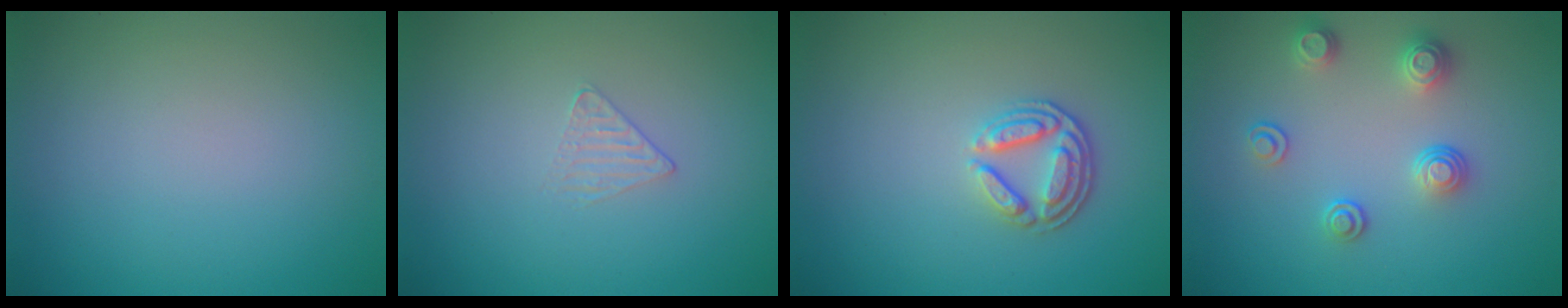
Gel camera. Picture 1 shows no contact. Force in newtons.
{"total": 1.0, "press": 0.3, "slide": 0.9}
{"total": 2.9, "press": 2.5, "slide": 1.6}
{"total": 2.7, "press": 2.5, "slide": 0.9}